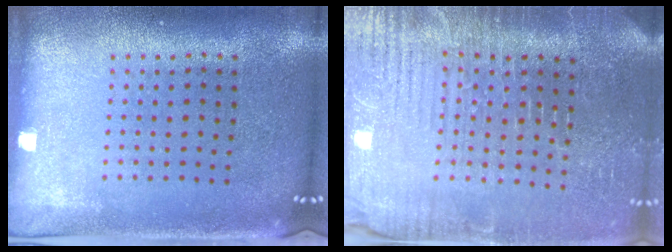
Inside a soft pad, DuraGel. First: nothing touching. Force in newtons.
{"total": 4.5, "press": 4.3, "slide": 1.2}